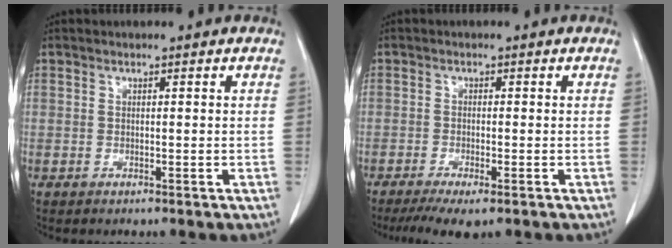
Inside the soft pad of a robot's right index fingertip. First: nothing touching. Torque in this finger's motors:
{"motor_torque": [0.42, -0.36, 0.19, 0.06]}